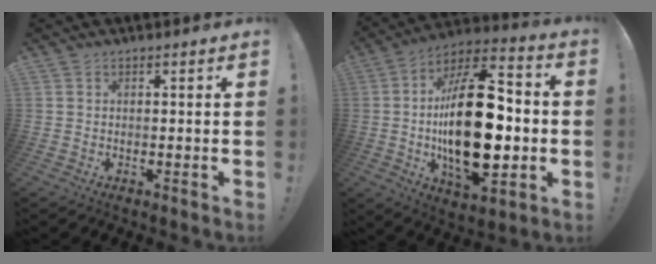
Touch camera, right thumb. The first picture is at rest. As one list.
[{"total": 29.9, "force": [-2.1, 15.0, 25.8], "torque": [-0.462, 0.007, -0.028]}]